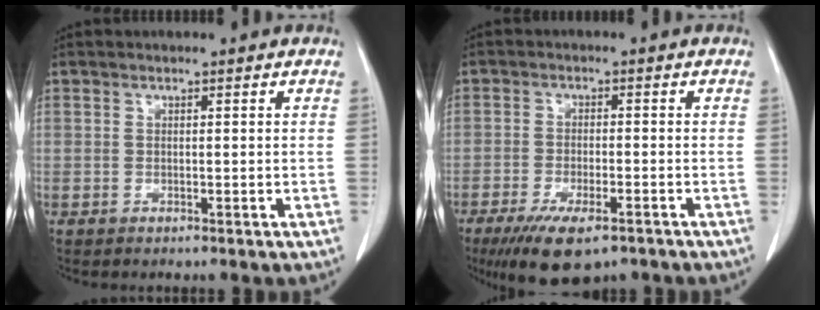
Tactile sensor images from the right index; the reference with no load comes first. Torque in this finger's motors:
{"motor_torque": [1.25, -0.89, 0.51, 0.12]}